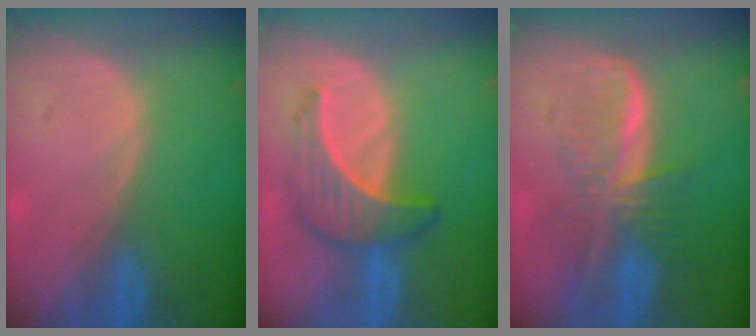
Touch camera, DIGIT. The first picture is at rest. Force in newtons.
{"total": 6.6, "press": 6.5, "slide": 1.2}
{"total": 8.1, "press": 7.0, "slide": 4.2}